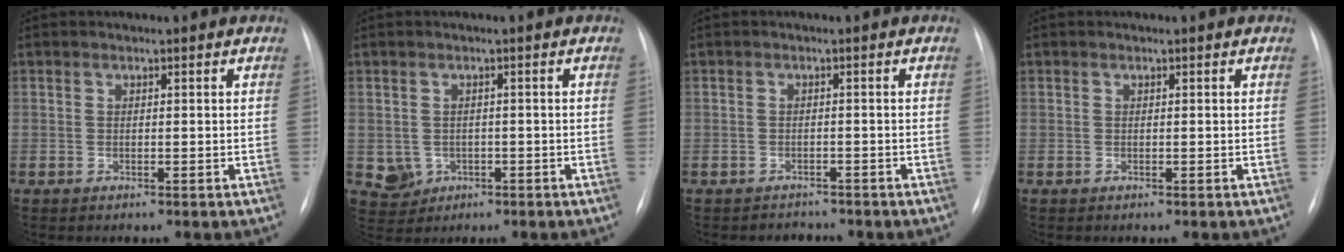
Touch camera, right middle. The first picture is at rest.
{"total": 4.0, "force": [-1.0, 3.8, 0.8], "torque": [-0.013, 0.002, -0.006]}
{"total": 2.3, "force": [-1.9, 1.0, -0.7], "torque": [0.006, 0.001, -0.029]}
{"total": 0.0}